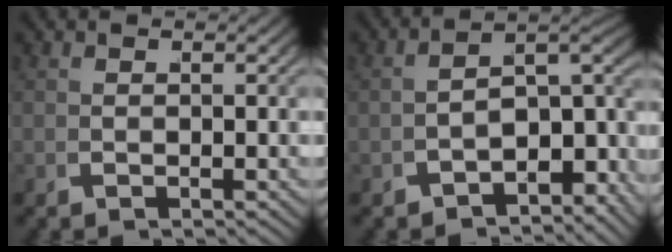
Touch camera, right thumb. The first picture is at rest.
{"total": 7.3, "force": [-2.6, 4.1, 5.5], "torque": [-0.083, -0.014, -0.030]}